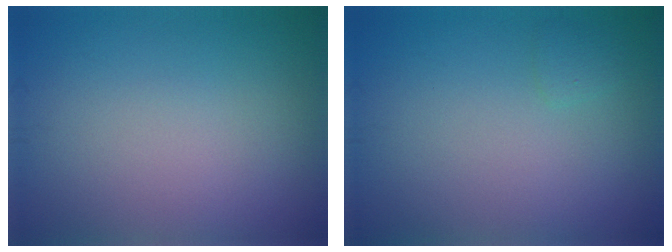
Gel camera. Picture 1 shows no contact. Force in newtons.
{"total": 0.7, "press": 0.7, "slide": 0.1}